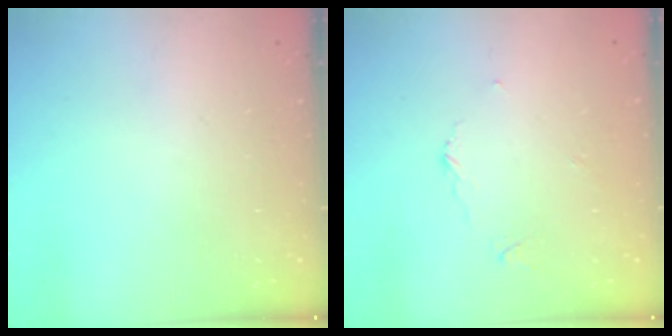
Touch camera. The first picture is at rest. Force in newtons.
{"total": 3.4, "press": 3.4, "slide": 0.4}